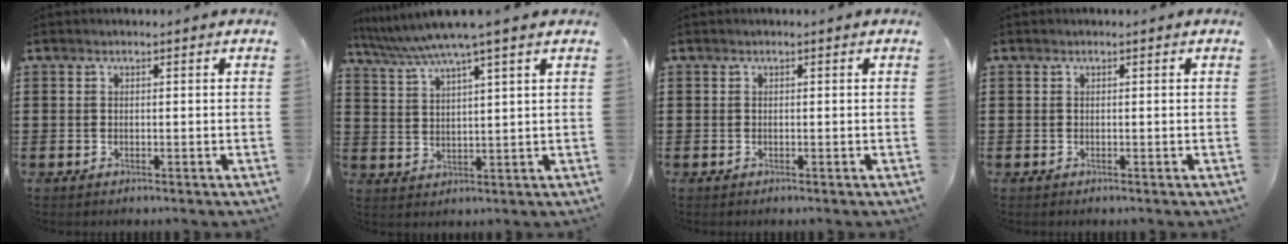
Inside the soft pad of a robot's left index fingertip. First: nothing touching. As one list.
[{"total": 5.7, "force": [4.3, -0.5, 3.8], "torque": [-0.085, -0.018, 0.070]}, {"total": 0.0}, {"total": 0.0}]